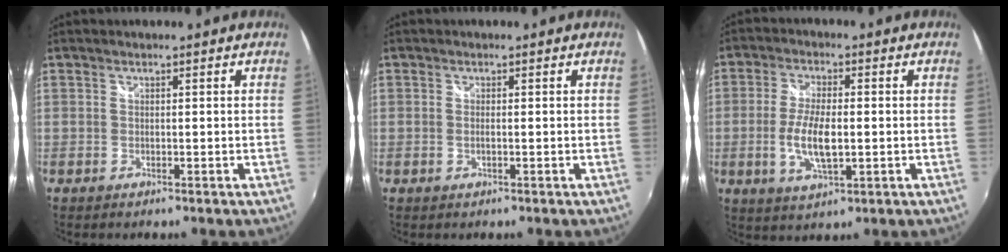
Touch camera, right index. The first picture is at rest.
{"total": 0.9, "force": [-0.2, 0.0, 0.9], "torque": [-0.018, 0.000, -0.006]}
{"total": 7.9, "force": [-1.2, 2.9, 7.3], "torque": [-0.148, -0.005, -0.023]}